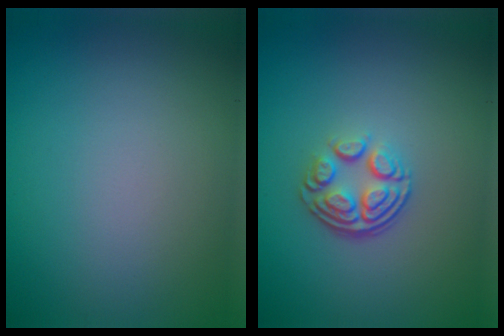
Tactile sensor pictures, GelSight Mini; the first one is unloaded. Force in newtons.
{"total": 4.0, "press": 2.6, "slide": 3.0}